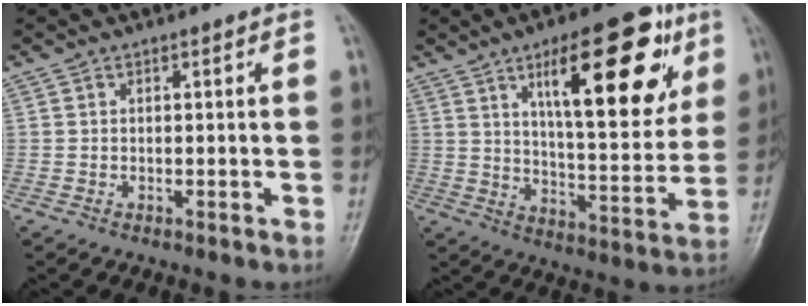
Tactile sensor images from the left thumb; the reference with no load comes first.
{"total": 21.4, "force": [9.7, 7.7, 17.5], "torque": [-0.210, -0.033, 0.148]}